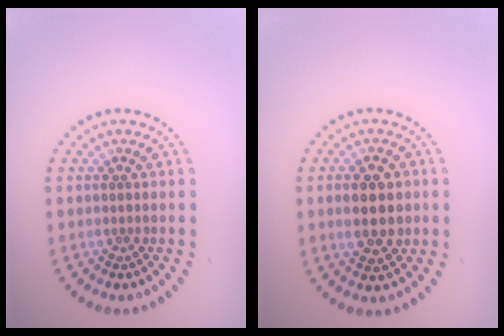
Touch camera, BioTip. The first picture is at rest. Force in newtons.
{"total": 3.9, "press": 3.9, "slide": 0.2}